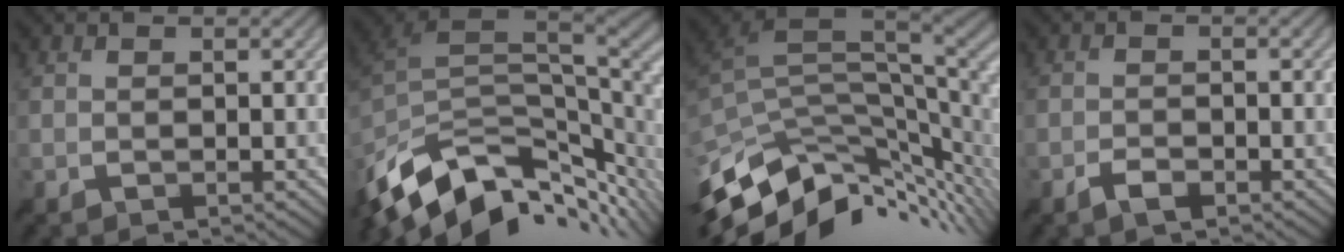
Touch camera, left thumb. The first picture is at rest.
{"total": 13.3, "force": [-5.4, 7.3, 9.6], "torque": [-0.207, -0.031, -0.084]}
{"total": 12.1, "force": [-4.1, 6.5, 9.4], "torque": [-0.198, -0.014, -0.065]}
{"total": 1.7, "force": [-1.3, 0.6, 1.0], "torque": [-0.022, -0.001, -0.026]}